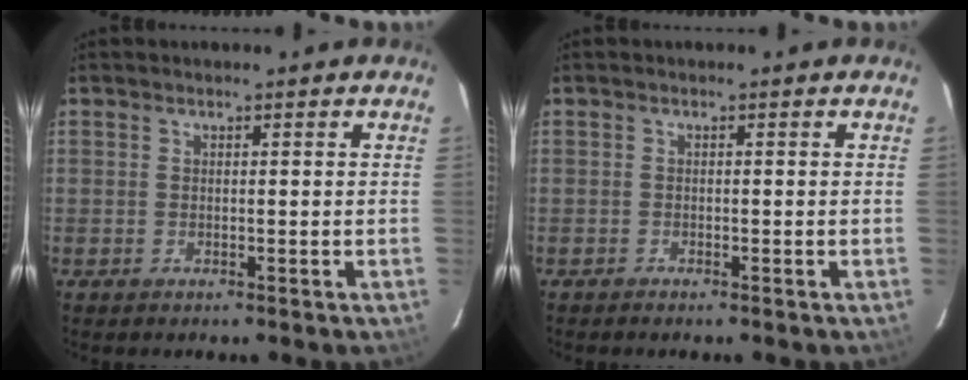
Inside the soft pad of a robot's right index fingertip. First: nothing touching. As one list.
[{"total": 0.6, "force": [-0.6, 0.1, 0.1], "torque": [-0.006, -0.001, -0.010]}]